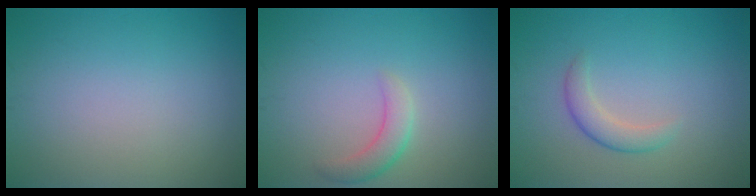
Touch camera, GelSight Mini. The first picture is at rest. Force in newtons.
{"total": 2.2, "press": 2.2, "slide": 0.1}
{"total": 2.1, "press": 2.1, "slide": 0.0}